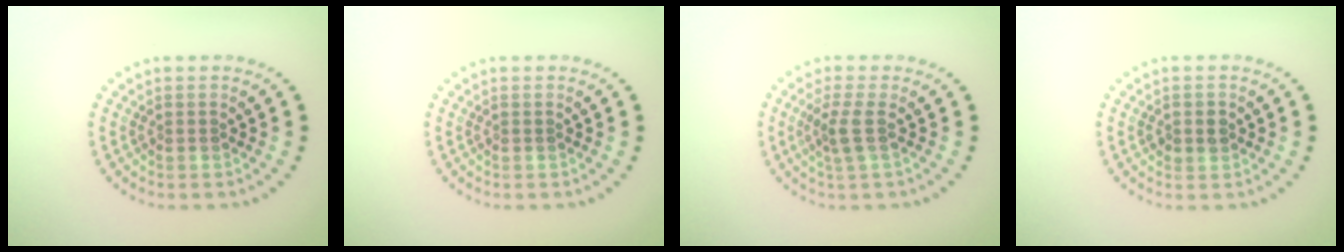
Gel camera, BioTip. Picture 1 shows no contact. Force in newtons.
{"total": 0.0}
{"total": 2.1, "press": 1.6, "slide": 1.4}
{"total": 1.4, "press": 1.4, "slide": 0.3}